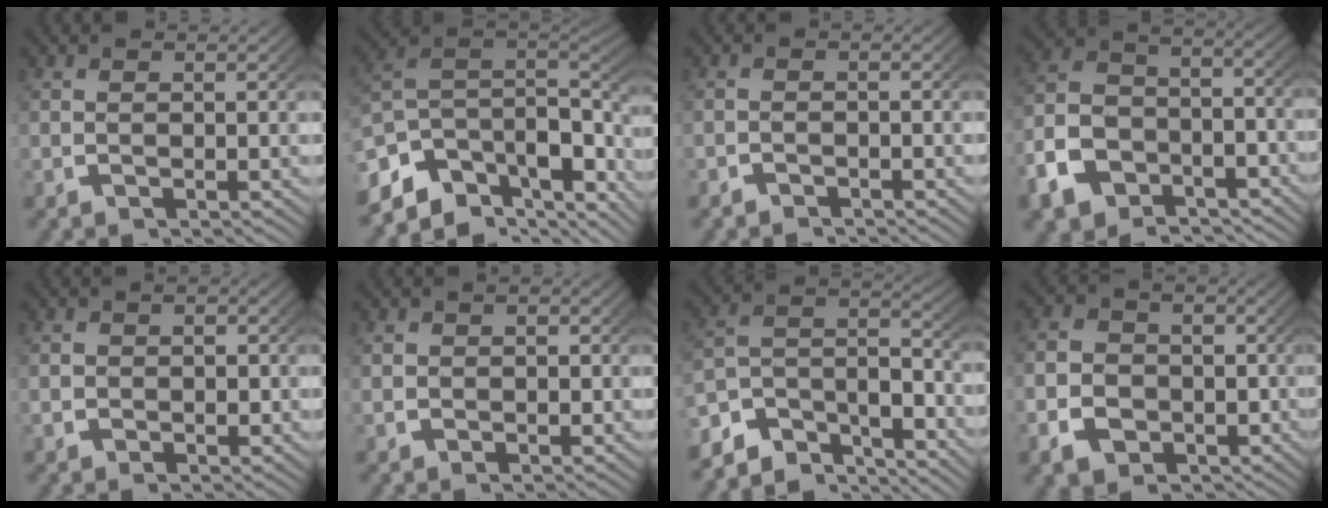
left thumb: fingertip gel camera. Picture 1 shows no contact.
{"total": 13.5, "force": [-3.2, 8.9, 9.7], "torque": [-0.225, -0.052, -0.029]}
{"total": 1.3, "force": [-1.3, 0.4, 0.0], "torque": [0.000, -0.007, -0.022]}
{"total": 10.3, "force": [-5.0, 7.5, 5.1], "torque": [-0.119, -0.036, -0.074]}
{"total": 2.7, "force": [-0.1, 2.1, 1.6], "torque": [-0.033, -0.006, 0.000]}
{"total": 2.3, "force": [0.1, 2.0, 1.2], "torque": [-0.027, -0.004, 0.004]}
{"total": 9.1, "force": [-3.6, 5.5, 6.4], "torque": [-0.130, -0.018, -0.059]}
{"total": 8.0, "force": [-2.0, 6.6, 4.0], "torque": [-0.076, -0.028, -0.022]}